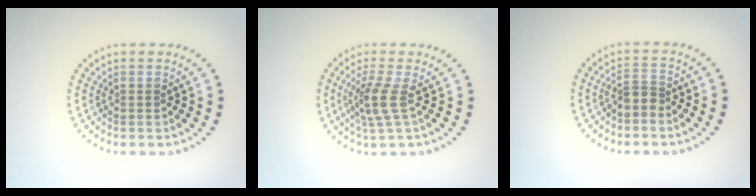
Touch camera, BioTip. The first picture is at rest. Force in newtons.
{"total": 2.7, "press": 2.2, "slide": 1.7}
{"total": 1.9, "press": 1.5, "slide": 1.2}